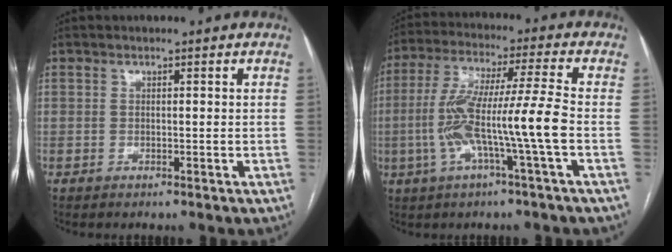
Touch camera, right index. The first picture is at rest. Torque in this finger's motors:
{"motor_torque": [1.92, -0.22, 1.02, 0.21]}